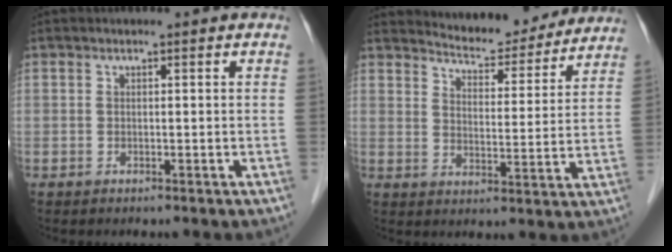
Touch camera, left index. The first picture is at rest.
{"total": 12.7, "force": [12.2, 2.2, 2.4], "torque": [-0.032, -0.010, 0.162]}